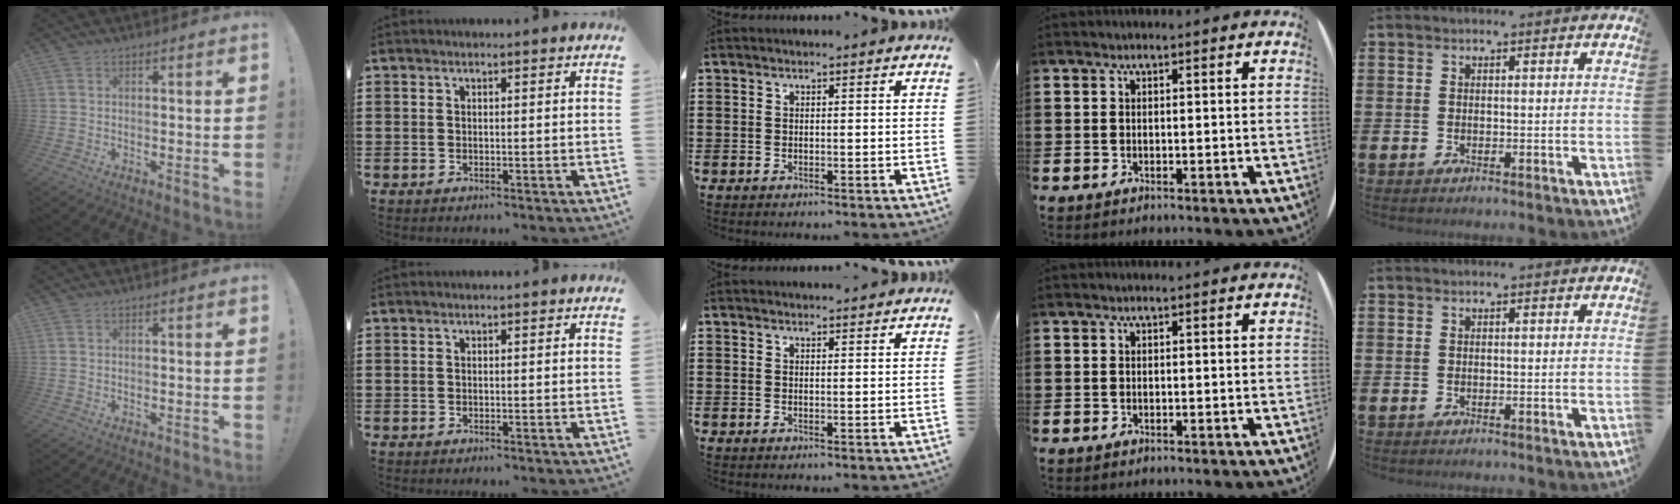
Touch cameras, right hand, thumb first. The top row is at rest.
{"middle": {"total": 1.0, "force": [0.9, 0.1, 0.2], "torque": [0.002, -0.004, 0.016]}}